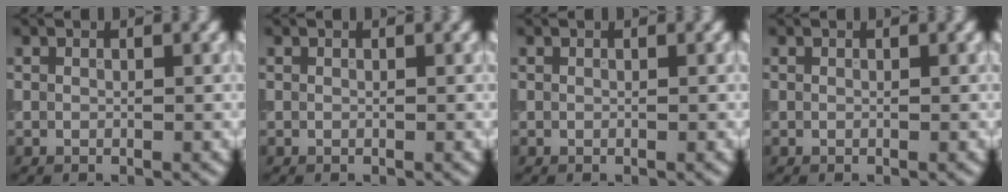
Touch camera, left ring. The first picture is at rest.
{"total": 0.0}
{"total": 0.0}
{"total": 0.0}